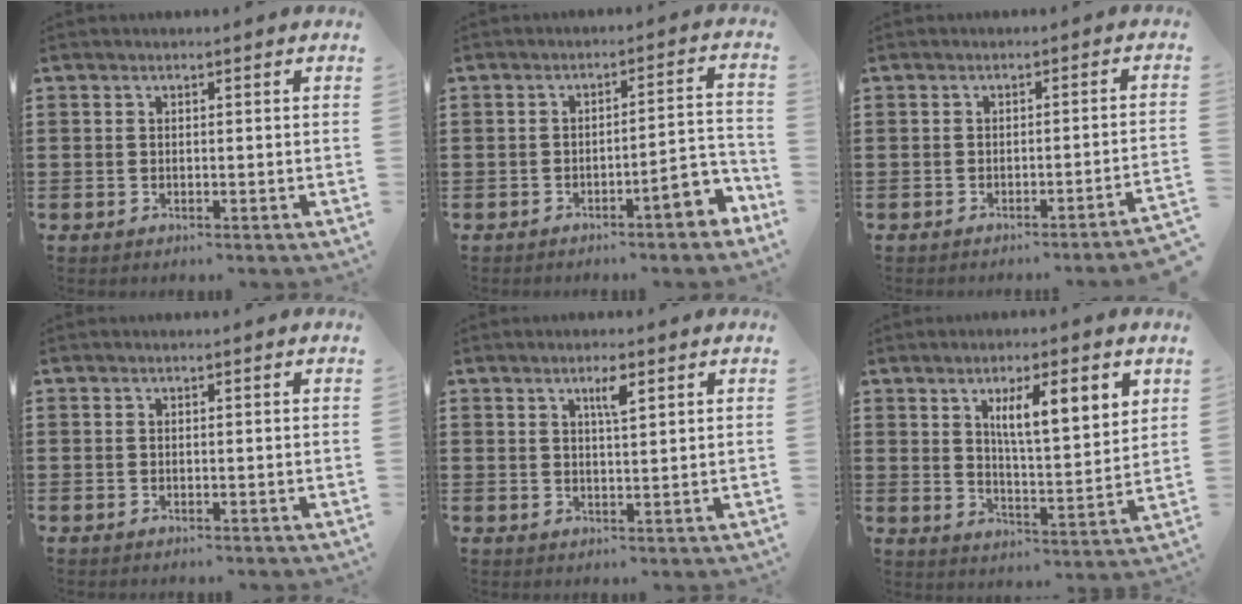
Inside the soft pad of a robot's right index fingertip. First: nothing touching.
{"total": 5.6, "force": [-3.6, 0.7, 4.3], "torque": [-0.063, -0.004, -0.068]}
{"total": 2.0, "force": [-1.6, -0.6, 1.1], "torque": [-0.019, -0.003, -0.033]}
{"total": 0.0}
{"total": 3.1, "force": [1.7, 0.6, 2.6], "torque": [-0.047, 0.002, 0.025]}
{"total": 7.9, "force": [3.6, 2.1, 6.7], "torque": [-0.113, -0.007, 0.054]}